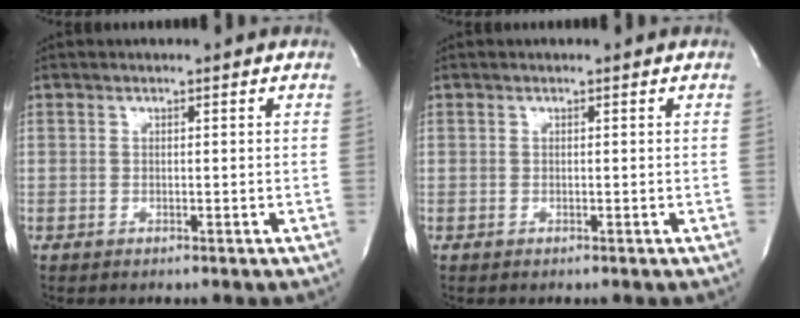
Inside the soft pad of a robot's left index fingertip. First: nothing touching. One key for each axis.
{"total": 0.0}